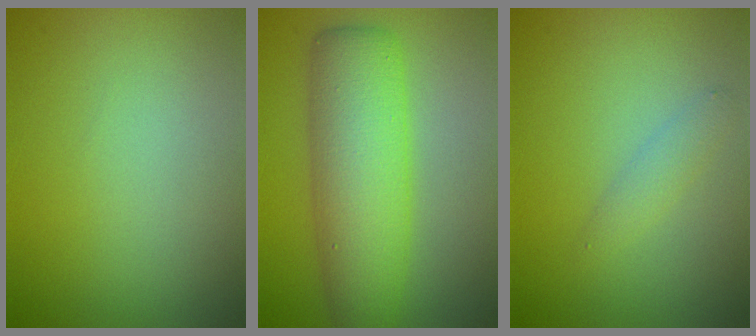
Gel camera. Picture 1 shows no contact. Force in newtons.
{"total": 7.2, "press": 7.2, "slide": 0.2}
{"total": 1.3, "press": 1.3, "slide": 0.0}